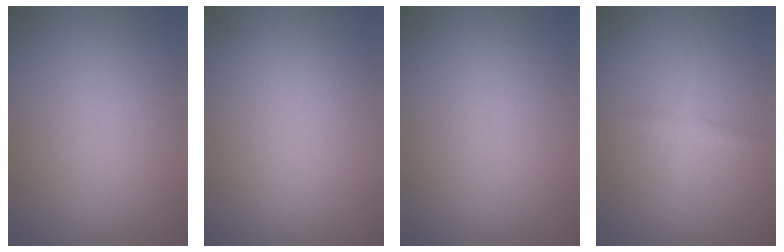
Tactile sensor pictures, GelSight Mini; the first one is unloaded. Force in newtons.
{"total": 0.0}
{"total": 0.0}
{"total": 1.4, "press": 1.4, "slide": 0.0}